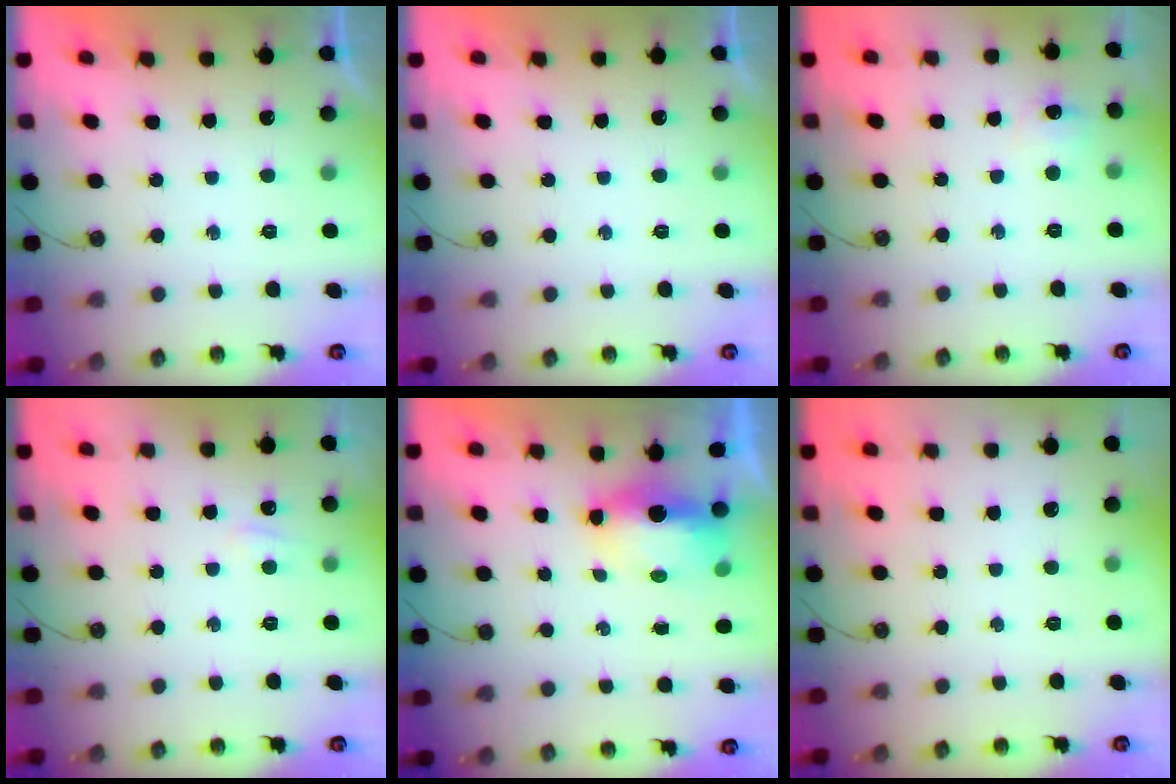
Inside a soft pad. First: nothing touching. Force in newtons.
{"total": 0.0}
{"total": 6.1, "press": 6.0, "slide": 0.8}
{"total": 3.5, "press": 3.4, "slide": 0.7}
{"total": 6.9, "press": 6.7, "slide": 1.8}
{"total": 0.0}